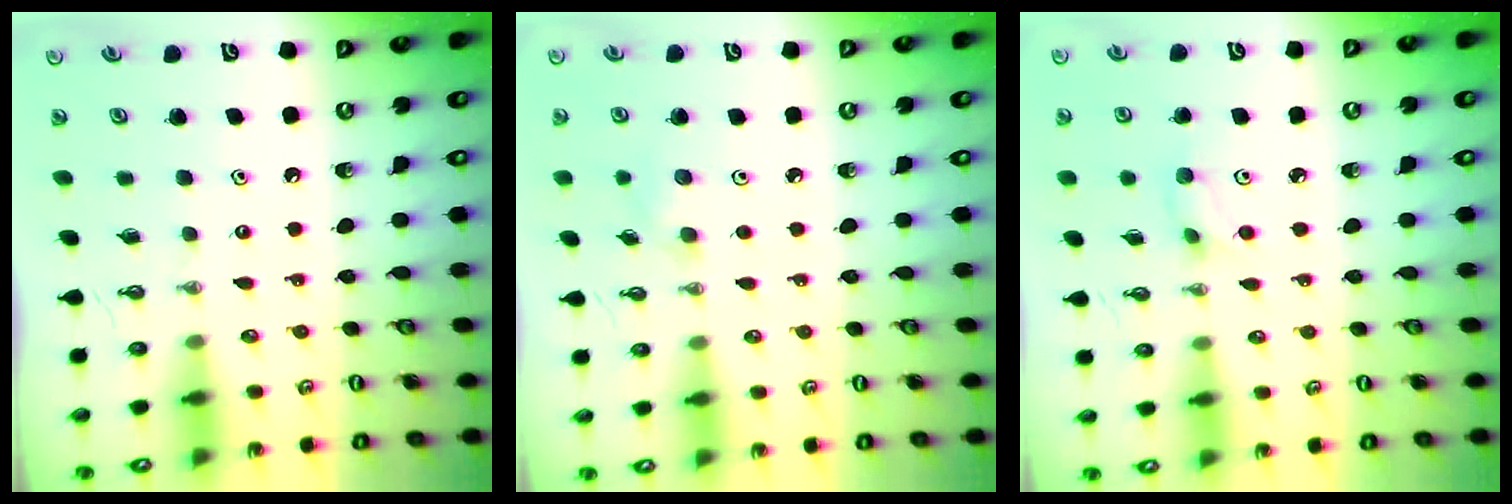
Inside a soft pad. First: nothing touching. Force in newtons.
{"total": 5.0, "press": 4.7, "slide": 1.9}
{"total": 5.0, "press": 4.9, "slide": 1.0}